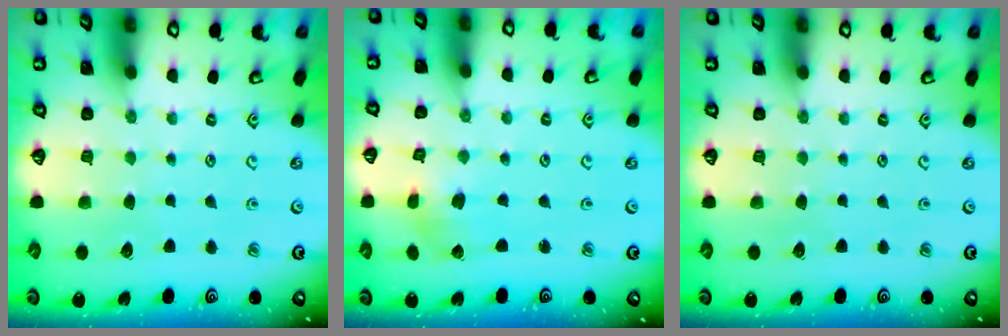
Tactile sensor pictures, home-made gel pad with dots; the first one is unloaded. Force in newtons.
{"total": 2.5, "press": 2.4, "slide": 0.5}
{"total": 0.0}